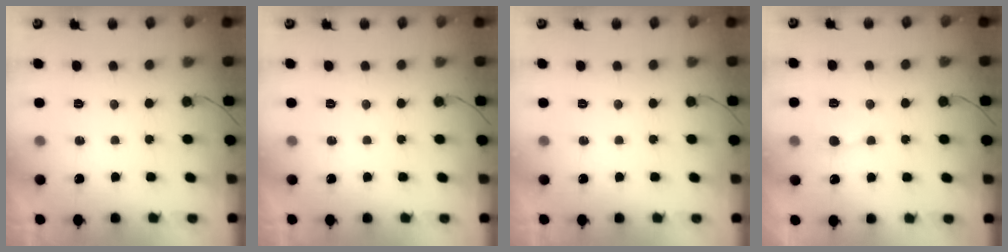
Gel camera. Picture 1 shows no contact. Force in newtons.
{"total": 0.0}
{"total": 0.0}
{"total": 3.5, "press": 3.5, "slide": 0.4}